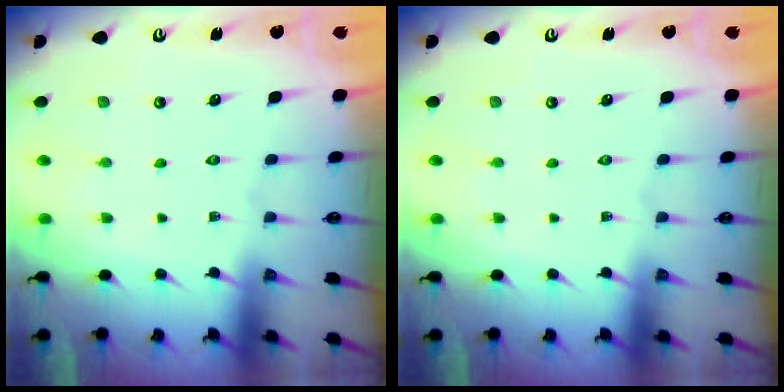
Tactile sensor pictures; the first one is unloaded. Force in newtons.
{"total": 0.0}